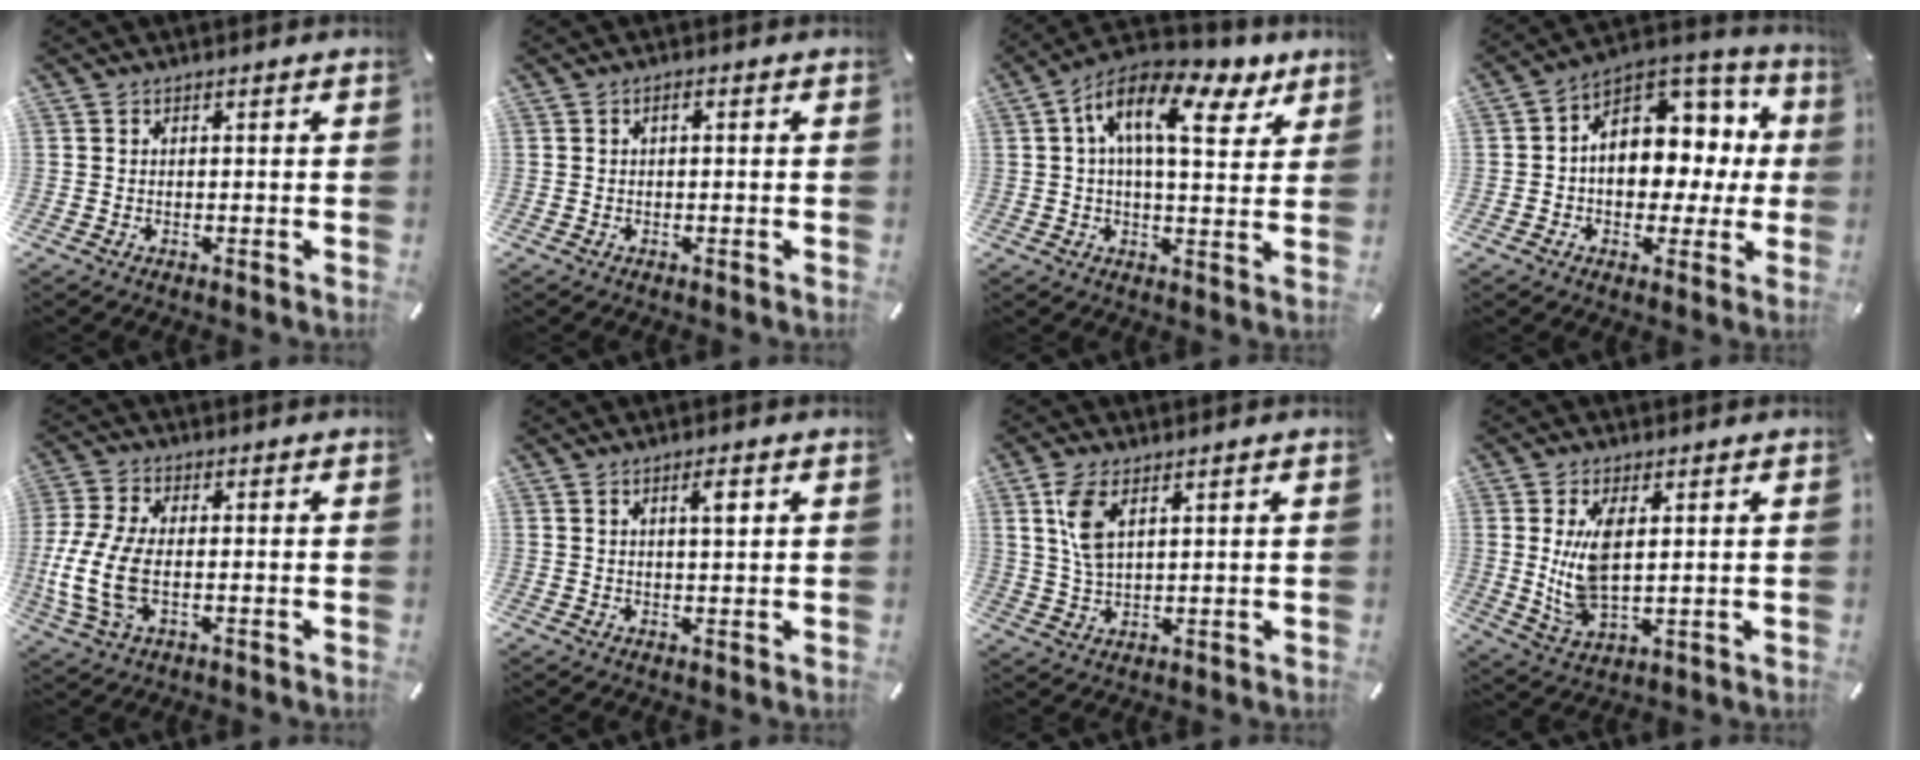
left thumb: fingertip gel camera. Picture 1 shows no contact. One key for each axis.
{"total": 1.1, "fx": -0.1, "fy": 0.3, "fz": 1.0, "tx": -0.020, "ty": 0.002, "tz": -0.003}
{"total": 15.2, "fx": 6.2, "fy": 6.8, "fz": 12.1, "tx": -0.203, "ty": -0.016, "tz": 0.104}
{"total": 12.7, "fx": 0.9, "fy": 10.1, "fz": 7.6, "tx": -0.101, "ty": -0.010, "tz": 0.024}
{"total": 11.1, "fx": -1.7, "fy": 5.8, "fz": 9.3, "tx": -0.209, "ty": -0.014, "tz": -0.026}
{"total": 3.0, "fx": 1.2, "fy": 0.5, "fz": 2.7, "tx": -0.056, "ty": 0.003, "tz": 0.017}
{"total": 6.9, "fx": 3.2, "fy": 3.1, "fz": 5.3, "tx": -0.120, "ty": -0.001, "tz": 0.058}
{"total": 9.1, "fx": 1.9, "fy": 4.6, "fz": 7.7, "tx": -0.173, "ty": -0.008, "tz": 0.031}